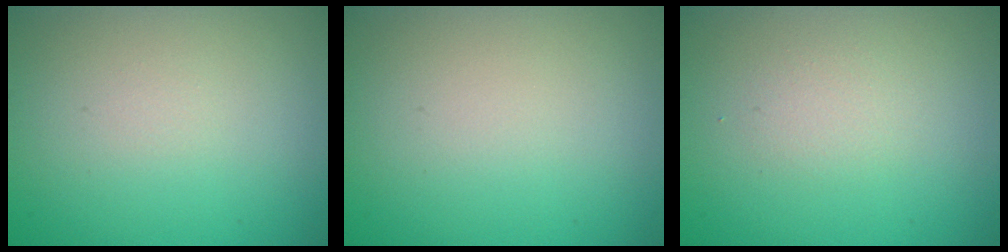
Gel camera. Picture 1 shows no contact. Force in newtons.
{"total": 0.0}
{"total": 1.1, "press": 1.1, "slide": 0.1}